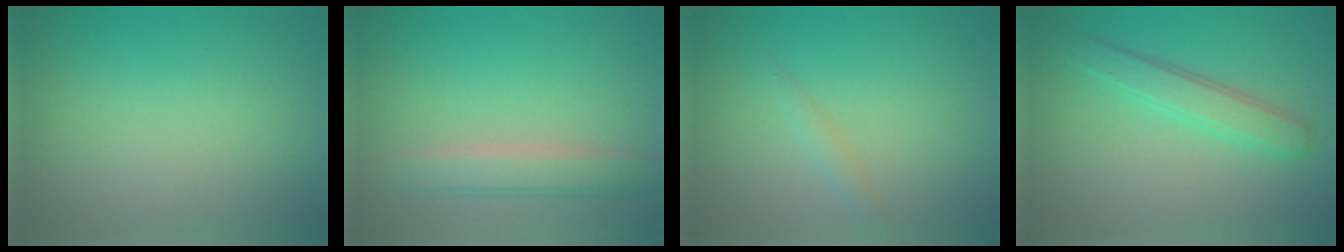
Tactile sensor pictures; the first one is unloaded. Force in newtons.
{"total": 3.1, "press": 3.1, "slide": 0.3}
{"total": 0.9, "press": 0.9, "slide": 0.0}
{"total": 2.8, "press": 2.8, "slide": 0.1}